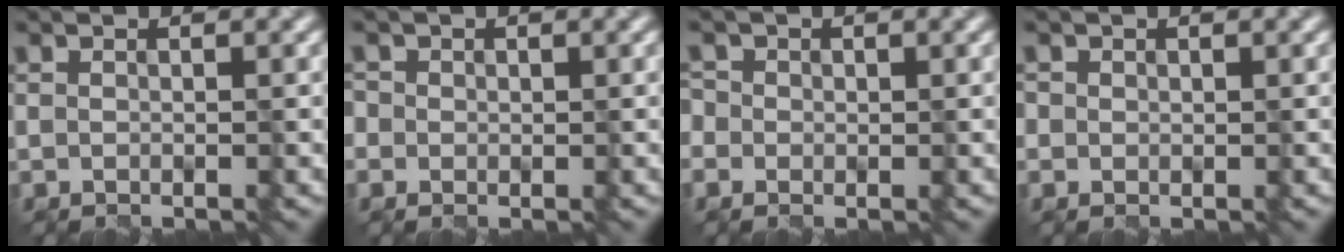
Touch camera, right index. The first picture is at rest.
{"total": 0.8, "force": [-0.3, 0.7, -0.4], "torque": [-0.002, 0.001, 0.001]}
{"total": 1.2, "force": [-0.5, 1.0, -0.2], "torque": [-0.008, 0.007, -0.008]}
{"total": 0.6, "force": [0.0, 0.2, -0.6], "torque": [-0.002, 0.003, 0.006]}